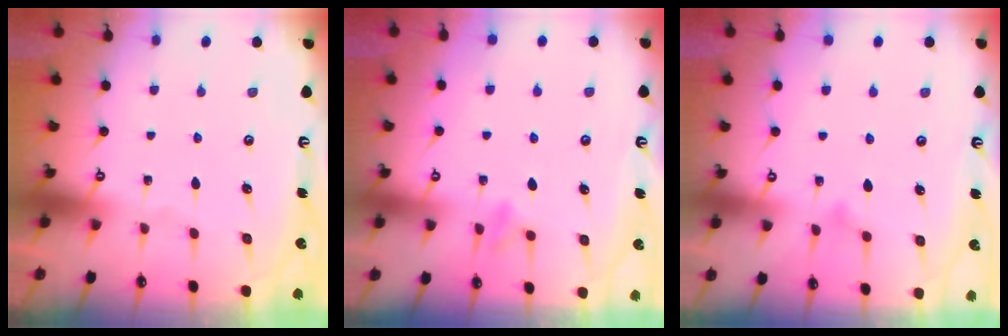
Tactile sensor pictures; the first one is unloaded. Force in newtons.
{"total": 8.8, "press": 8.6, "slide": 1.8}
{"total": 8.3, "press": 8.3, "slide": 0.7}